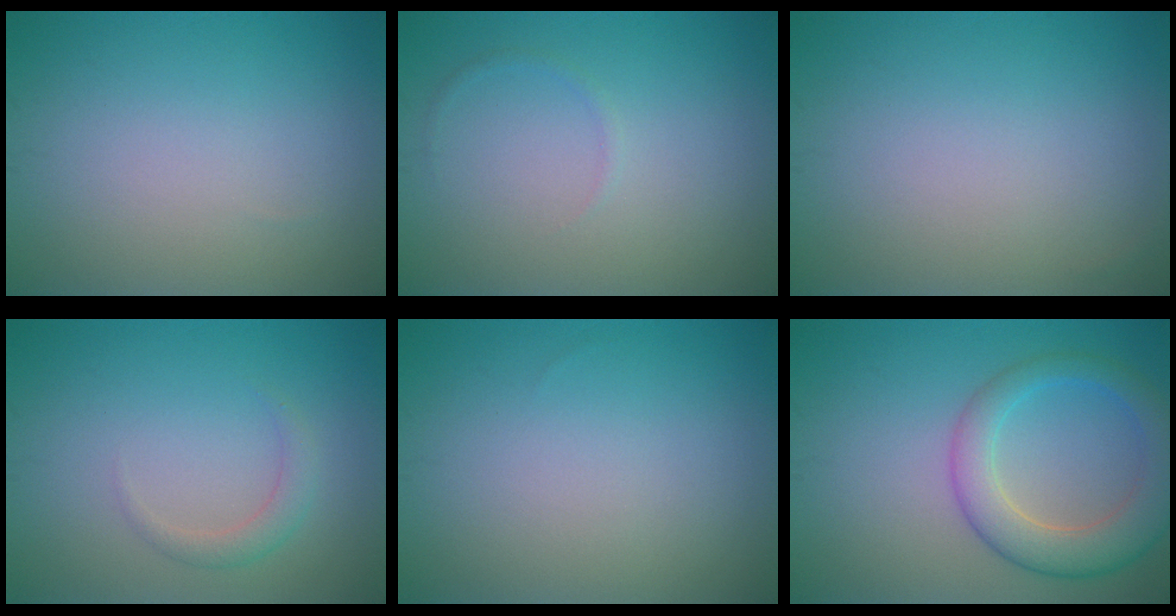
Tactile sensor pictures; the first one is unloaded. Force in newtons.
{"total": 0.5, "press": 0.5, "slide": 0.0}
{"total": 0.0}
{"total": 1.6, "press": 1.6, "slide": 0.1}
{"total": 0.0}
{"total": 5.4, "press": 5.4, "slide": 0.2}